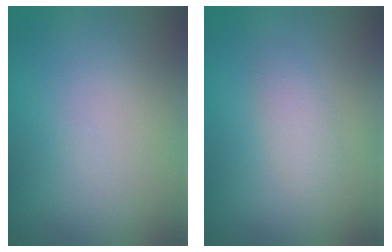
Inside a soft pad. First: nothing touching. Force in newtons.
{"total": 1.7, "press": 1.7, "slide": 0.1}